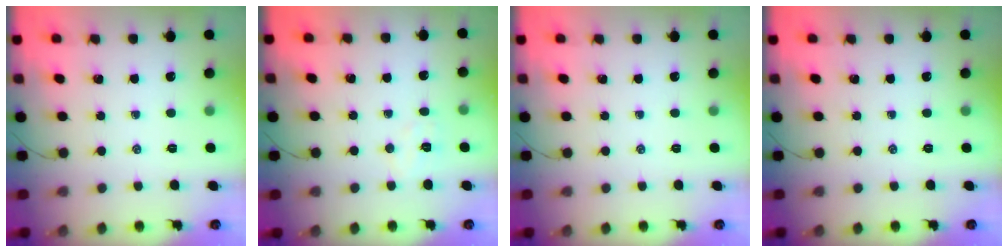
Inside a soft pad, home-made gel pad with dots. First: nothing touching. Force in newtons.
{"total": 4.3, "press": 4.1, "slide": 1.1}
{"total": 0.0}
{"total": 0.0}